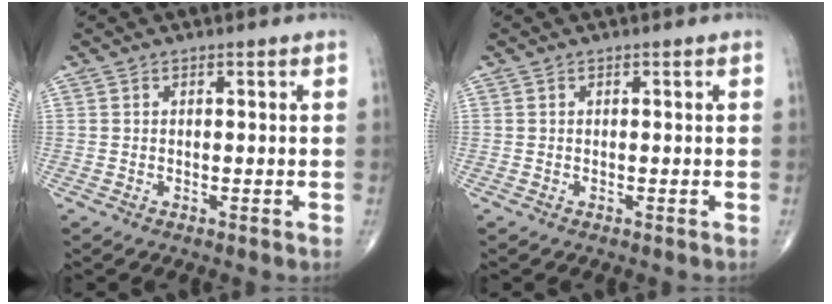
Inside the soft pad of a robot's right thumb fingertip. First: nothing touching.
{"total": 0.0}